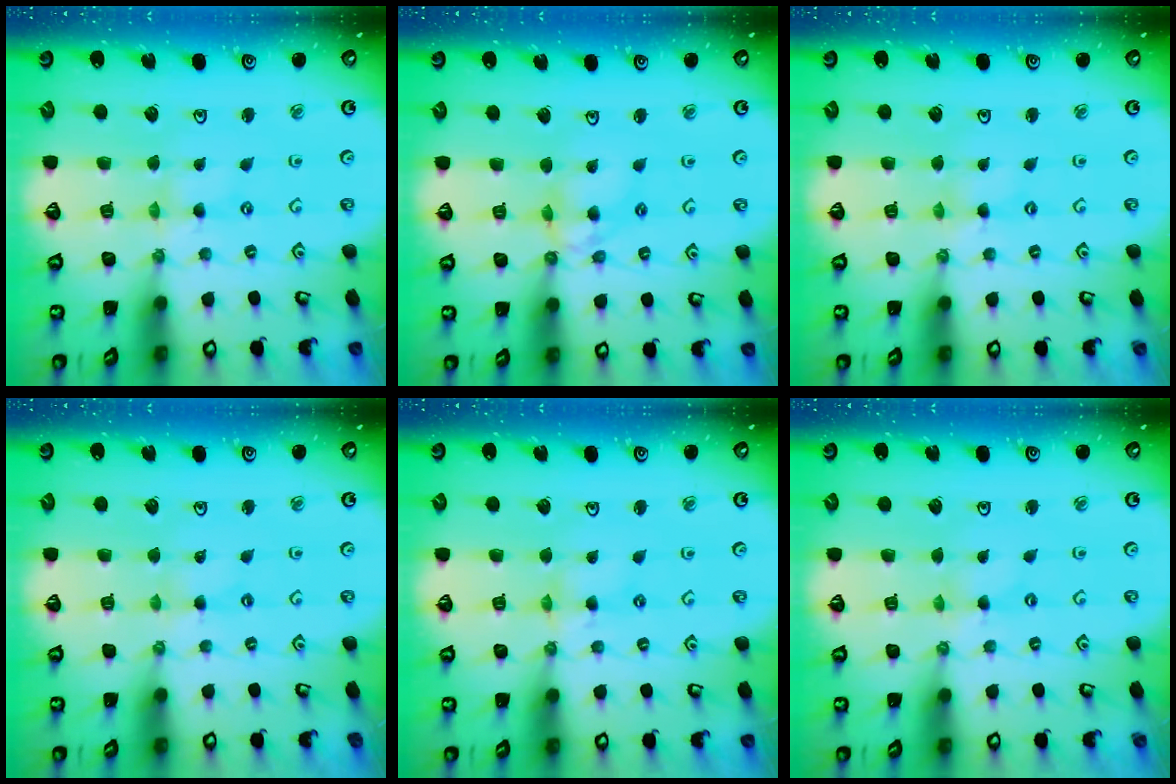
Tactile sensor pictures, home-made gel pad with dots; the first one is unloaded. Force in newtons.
{"total": 8.0, "press": 8.0, "slide": 0.6}
{"total": 0.0}
{"total": 1.1, "press": 1.0, "slide": 0.3}
{"total": 3.2, "press": 3.2, "slide": 0.3}
{"total": 0.0}